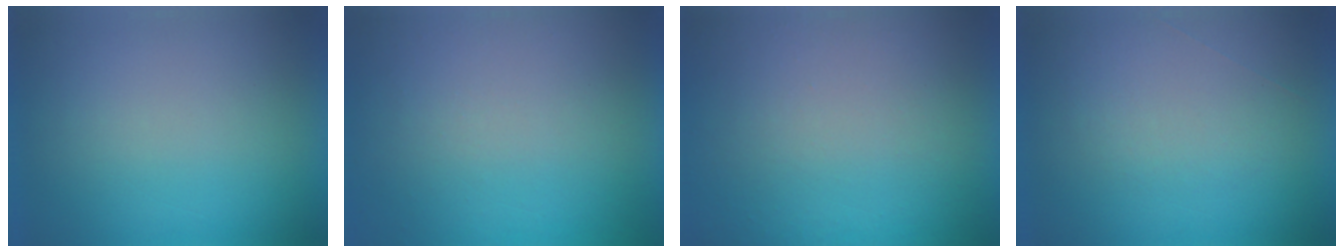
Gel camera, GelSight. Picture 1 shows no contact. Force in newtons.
{"total": 8.3}
{"total": 7.8}
{"total": 1.0}